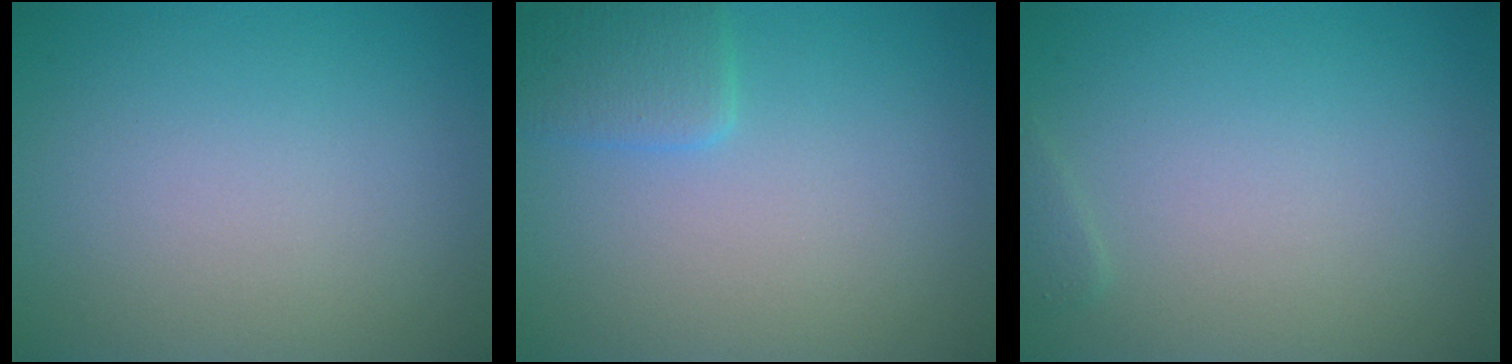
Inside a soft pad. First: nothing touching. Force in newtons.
{"total": 2.1, "press": 2.1, "slide": 0.1}
{"total": 0.5, "press": 0.5, "slide": 0.0}